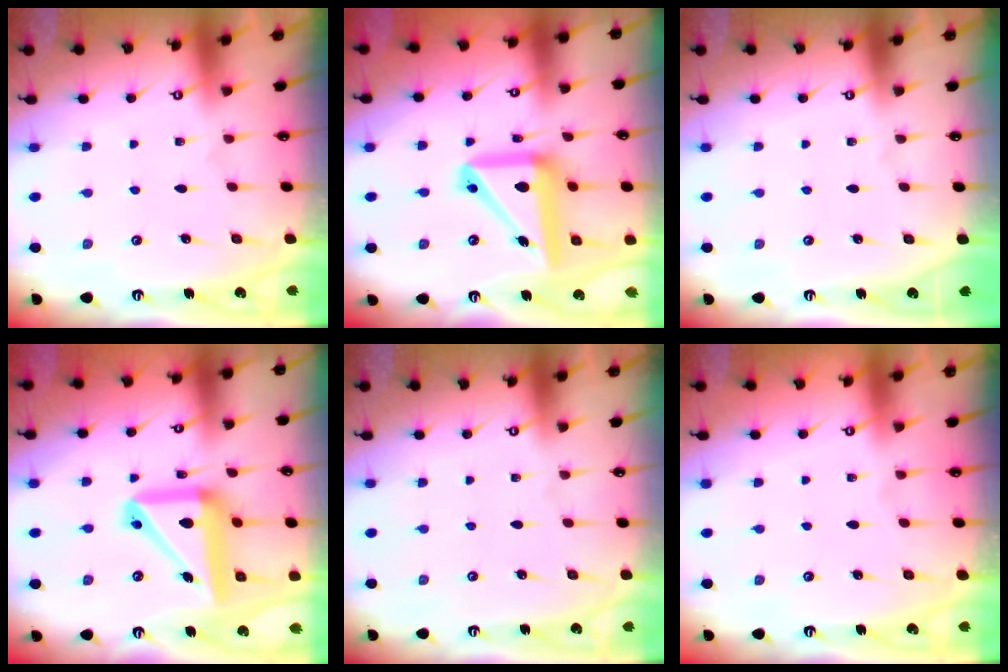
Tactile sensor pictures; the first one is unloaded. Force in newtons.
{"total": 16.5, "press": 16.3, "slide": 2.7}
{"total": 0.0}
{"total": 17.3, "press": 17.2, "slide": 1.9}
{"total": 0.0}
{"total": 0.0}